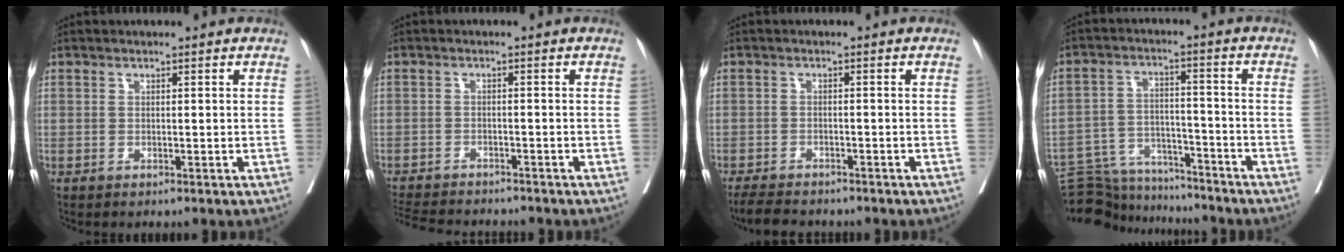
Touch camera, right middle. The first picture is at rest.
{"total": 11.3, "force": [-10.3, 2.2, 4.1], "torque": [-0.086, -0.010, -0.149]}
{"total": 7.1, "force": [-6.3, 1.6, 2.8], "torque": [-0.048, -0.014, -0.097]}
{"total": 13.2, "force": [-12.7, 3.1, 2.0], "torque": [-0.038, 0.025, -0.199]}